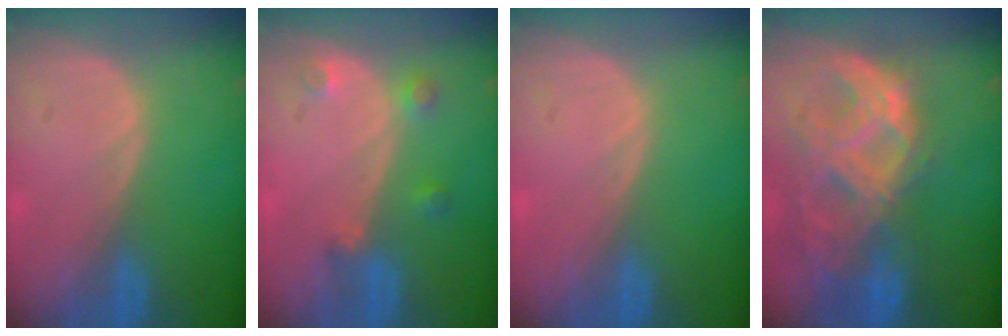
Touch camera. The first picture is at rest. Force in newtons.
{"total": 3.0, "press": 2.8, "slide": 1.1}
{"total": 0.0}
{"total": 11.3, "press": 9.5, "slide": 6.0}